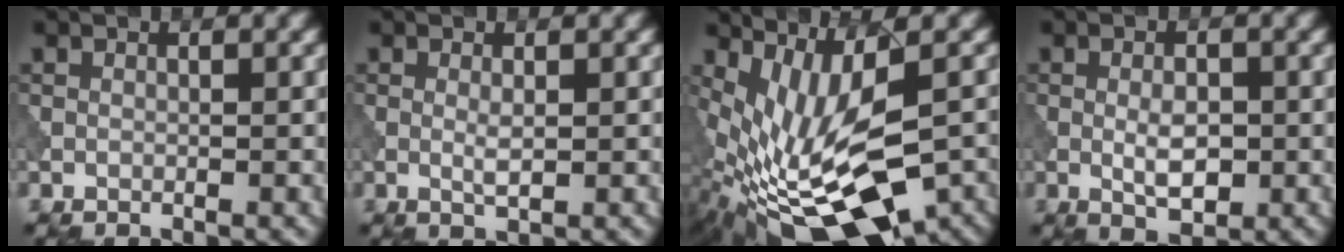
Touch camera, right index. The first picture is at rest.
{"total": 1.2, "force": [0.1, 0.2, 1.2], "torque": [-0.023, -0.001, 0.001]}
{"total": 14.2, "force": [-3.6, 5.7, 12.5], "torque": [-0.224, -0.030, -0.035]}
{"total": 3.0, "force": [-0.3, 1.5, 2.6], "torque": [-0.045, -0.002, -0.003]}